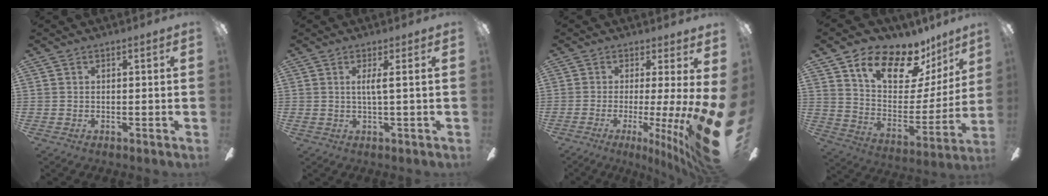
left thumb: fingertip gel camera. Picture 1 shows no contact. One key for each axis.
{"total": 3.5, "fx": 0.7, "fy": 0.2, "fz": 3.4, "tx": -0.069, "ty": 0.000, "tz": 0.009}
{"total": 12.0, "fx": -1.7, "fy": -0.1, "fz": 11.9, "tx": -0.150, "ty": -0.039, "tz": -0.019}
{"total": 18.7, "fx": 13.4, "fy": 8.5, "fz": 9.9, "tx": -0.154, "ty": -0.095, "tz": 0.231}